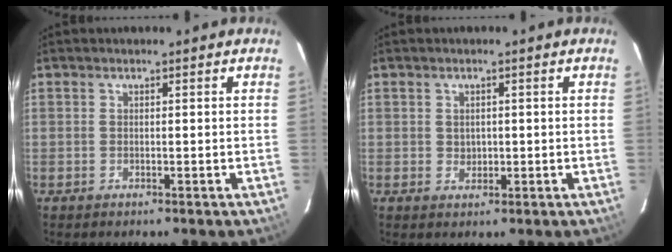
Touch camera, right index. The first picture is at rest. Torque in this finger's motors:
{"motor_torque": [0.00, 0.00, 0.00, 0.00]}